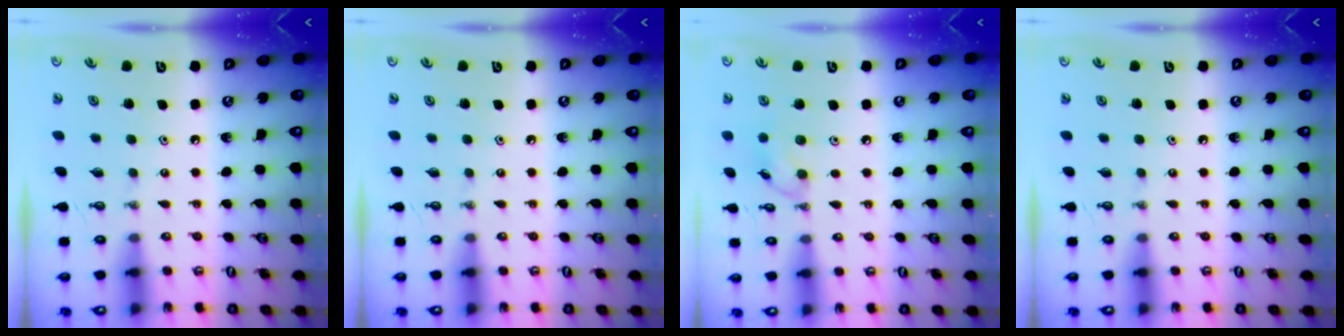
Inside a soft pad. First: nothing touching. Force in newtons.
{"total": 0.0}
{"total": 7.7, "press": 7.6, "slide": 0.7}
{"total": 0.0}